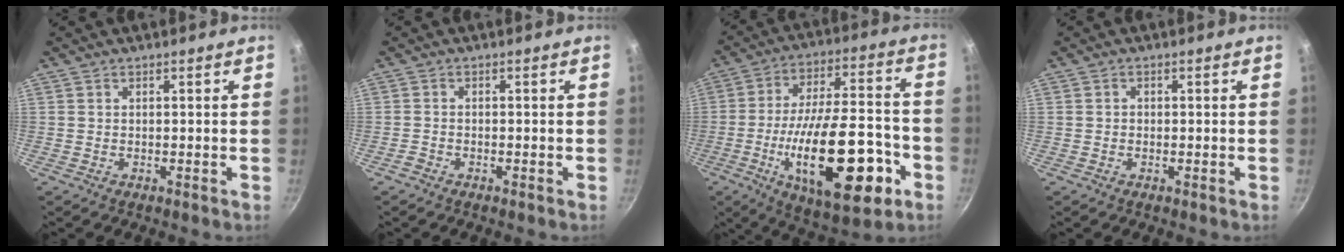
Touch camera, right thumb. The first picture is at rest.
{"total": 1.1, "force": [-0.9, 0.4, 0.4], "torque": [-0.022, 0.010, -0.023]}
{"total": 25.9, "force": [-8.7, 10.5, 22.1], "torque": [-0.323, 0.030, -0.125]}
{"total": 0.7, "force": [-0.1, 0.6, 0.2], "torque": [-0.003, 0.004, -0.001]}